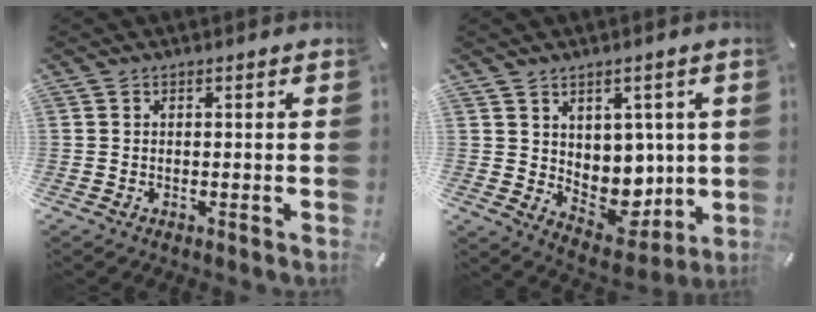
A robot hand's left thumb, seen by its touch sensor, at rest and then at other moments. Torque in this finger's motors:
{"motor_torque": [0.79, 1.23, 0.05, -0.15, 0.11]}